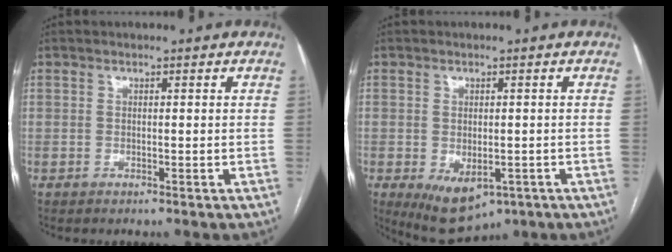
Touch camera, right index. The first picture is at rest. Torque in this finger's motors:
{"motor_torque": [1.53, -0.61, 0.34, 0.05]}